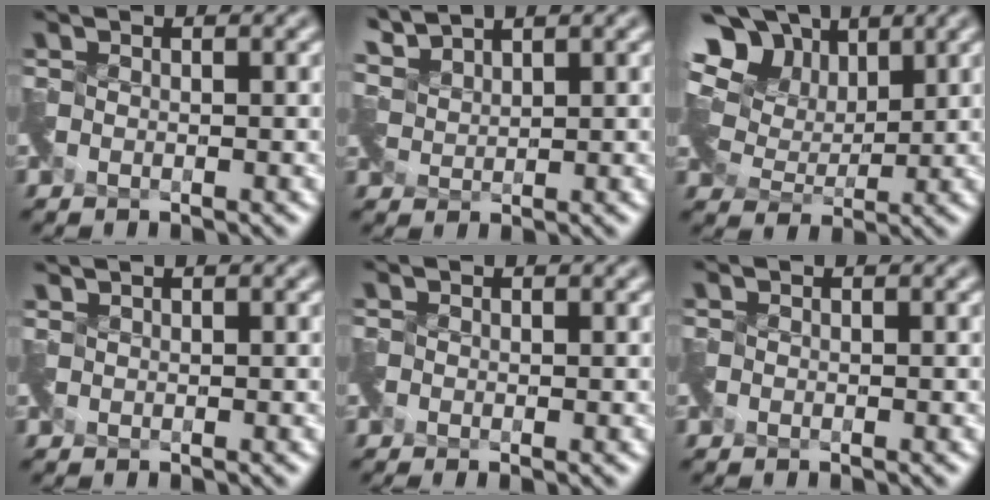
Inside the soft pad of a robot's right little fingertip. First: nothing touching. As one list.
[{"total": 3.5, "force": [3.5, 0.3, 0.1], "torque": [-0.016, 0.013, 0.076]}, {"total": 11.4, "force": [6.6, 7.6, 5.4], "torque": [-0.110, 0.038, 0.099]}, {"total": 0.6, "force": [0.5, 0.1, -0.2], "torque": [0.004, 0.007, 0.014]}, {"total": 0.5, "force": [0.2, 0.0, 0.5], "torque": [-0.007, 0.001, 0.003]}, {"total": 0.0}]